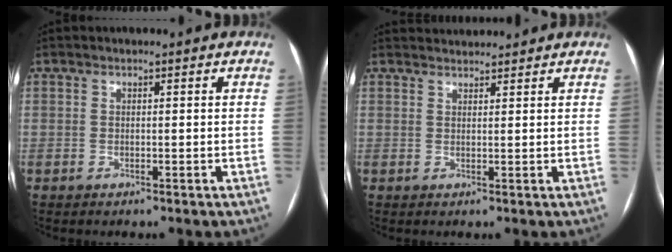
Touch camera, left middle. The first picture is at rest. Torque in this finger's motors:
{"motor_torque": [0.00, -0.13, -0.04, -0.02]}